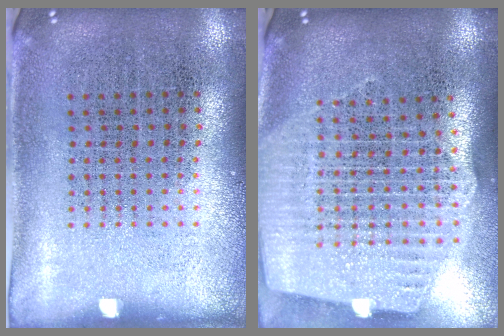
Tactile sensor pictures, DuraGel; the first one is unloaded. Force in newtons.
{"total": 2.5, "press": 2.2, "slide": 1.3}